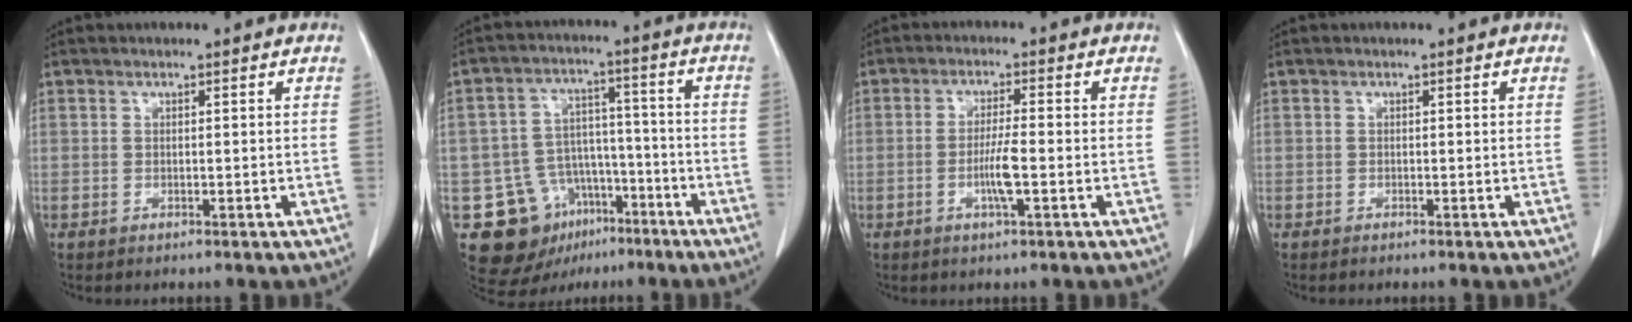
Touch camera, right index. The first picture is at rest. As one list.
[{"total": 12.4, "force": [-6.4, 9.7, 4.2], "torque": [-0.067, 0.046, -0.089]}, {"total": 4.6, "force": [-1.2, 0.1, 4.4], "torque": [-0.085, -0.006, -0.024]}, {"total": 0.0}]